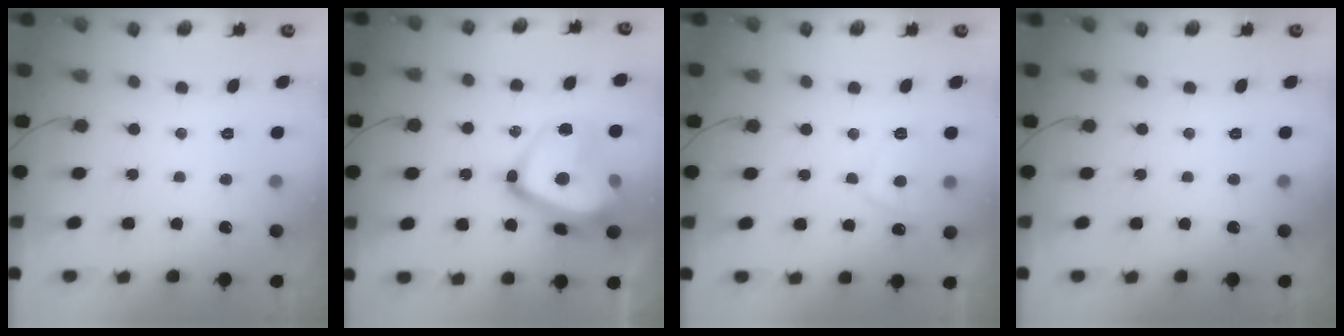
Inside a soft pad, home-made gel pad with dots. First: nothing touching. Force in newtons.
{"total": 23.5, "press": 23.4, "slide": 1.7}
{"total": 5.4, "press": 5.4, "slide": 0.8}
{"total": 0.0}